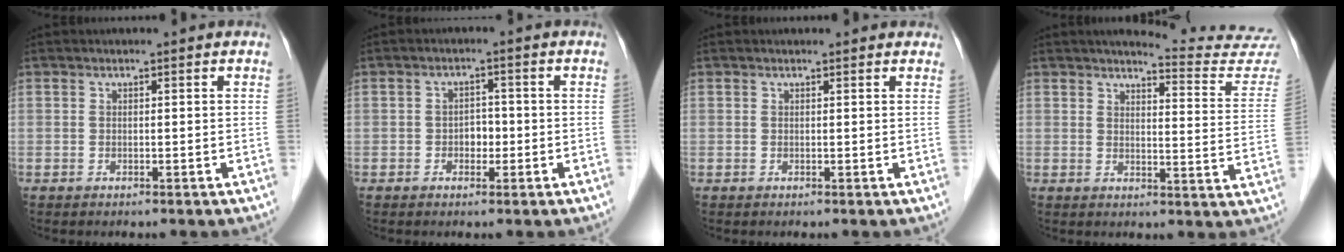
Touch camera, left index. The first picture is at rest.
{"total": 2.4, "force": [-0.7, 1.7, 1.6], "torque": [-0.020, 0.007, -0.011]}
{"total": 2.5, "force": [2.3, 0.8, 0.7], "torque": [-0.012, 0.013, 0.017]}
{"total": 13.8, "force": [13.7, -0.2, 2.1], "torque": [-0.012, -0.095, 0.136]}